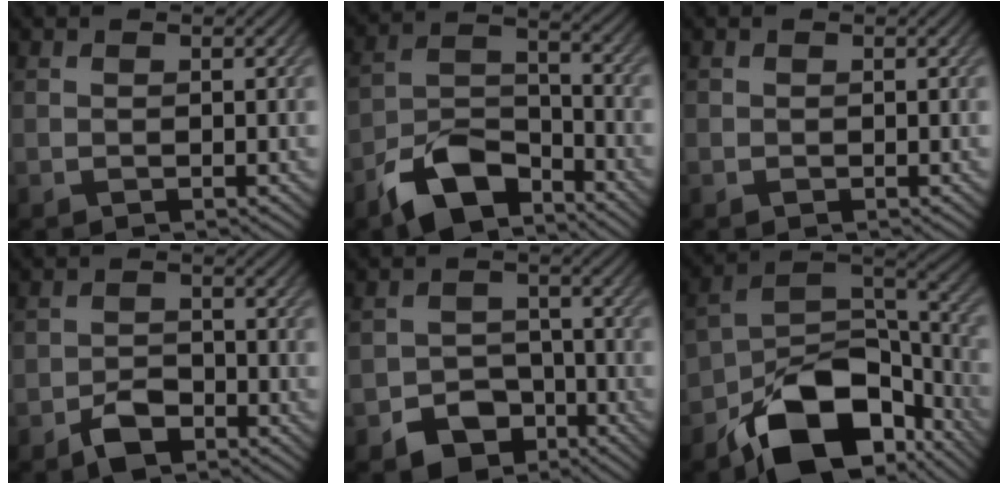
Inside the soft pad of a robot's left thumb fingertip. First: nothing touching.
{"total": 10.0, "force": [-7.1, 4.7, 5.3], "torque": [-0.098, -0.002, -0.147]}
{"total": 0.6, "force": [-0.3, 0.5, 0.1], "torque": [0.001, -0.004, -0.007]}
{"total": 4.0, "force": [-2.7, 2.3, 2.0], "torque": [-0.033, -0.002, -0.056]}
{"total": 5.8, "force": [-3.5, 4.0, 2.2], "torque": [-0.035, -0.004, -0.067]}
{"total": 16.1, "force": [-9.4, 9.0, 9.5], "torque": [-0.166, -0.029, -0.160]}